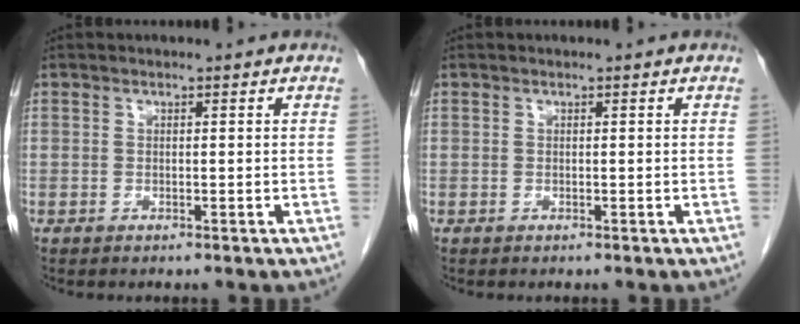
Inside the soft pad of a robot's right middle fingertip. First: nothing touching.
{"total": 0.0}